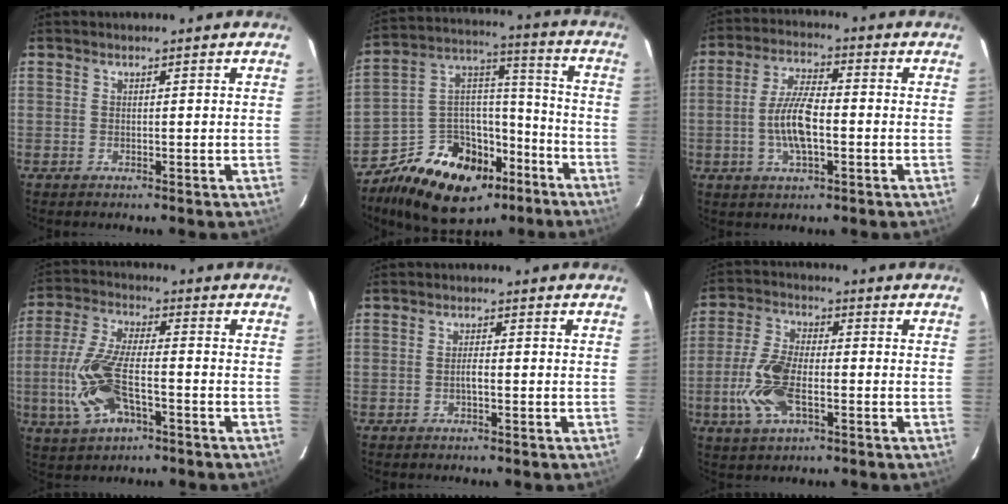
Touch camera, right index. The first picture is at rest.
{"total": 19.8, "force": [-11.8, 12.6, 9.8], "torque": [-0.191, 0.061, -0.170]}
{"total": 8.9, "force": [-1.9, 3.1, 8.1], "torque": [-0.164, 0.005, -0.035]}
{"total": 13.3, "force": [-4.2, 5.4, 11.4], "torque": [-0.250, -0.005, -0.078]}
{"total": 1.6, "force": [-0.6, 0.4, 1.5], "torque": [-0.029, 0.003, -0.012]}
{"total": 10.9, "force": [-3.2, 5.1, 9.1], "torque": [-0.203, 0.001, -0.062]}